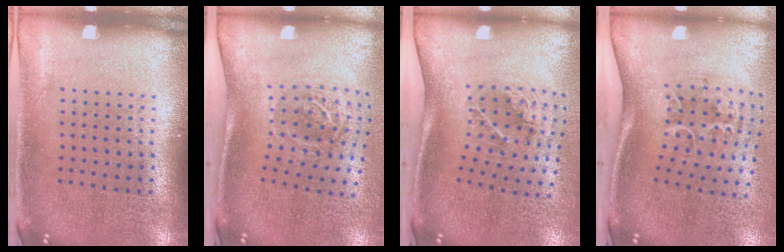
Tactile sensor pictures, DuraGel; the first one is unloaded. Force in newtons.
{"total": 2.0, "press": 1.3, "slide": 1.6}
{"total": 2.1, "press": 1.3, "slide": 1.7}
{"total": 2.2, "press": 1.4, "slide": 1.7}